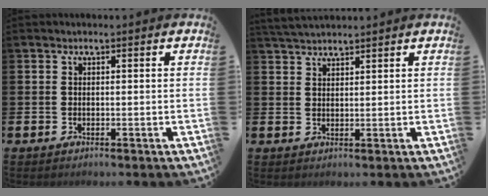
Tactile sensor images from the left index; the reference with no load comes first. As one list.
[{"total": 3.0, "force": [2.9, 0.4, 0.5], "torque": [-0.010, -0.010, 0.053]}]